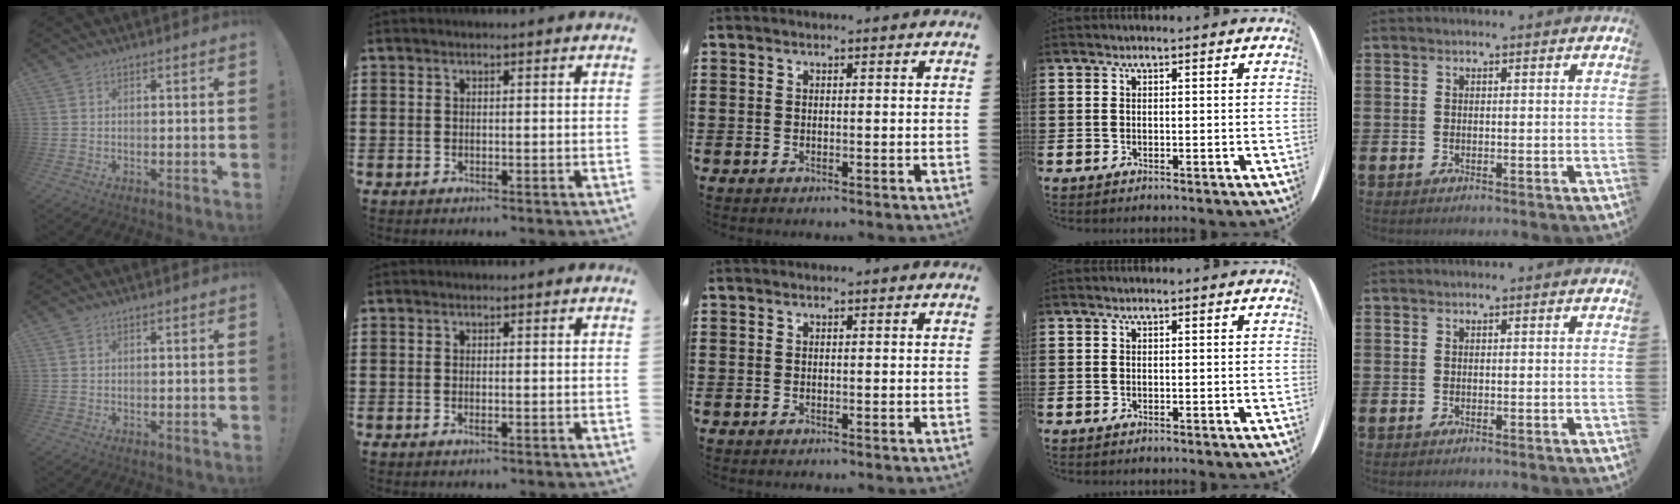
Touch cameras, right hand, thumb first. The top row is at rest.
{"index": {"total": 0.6, "force": [-0.1, 0.1, 0.5], "torque": [-0.010, -0.004, -0.002]}}